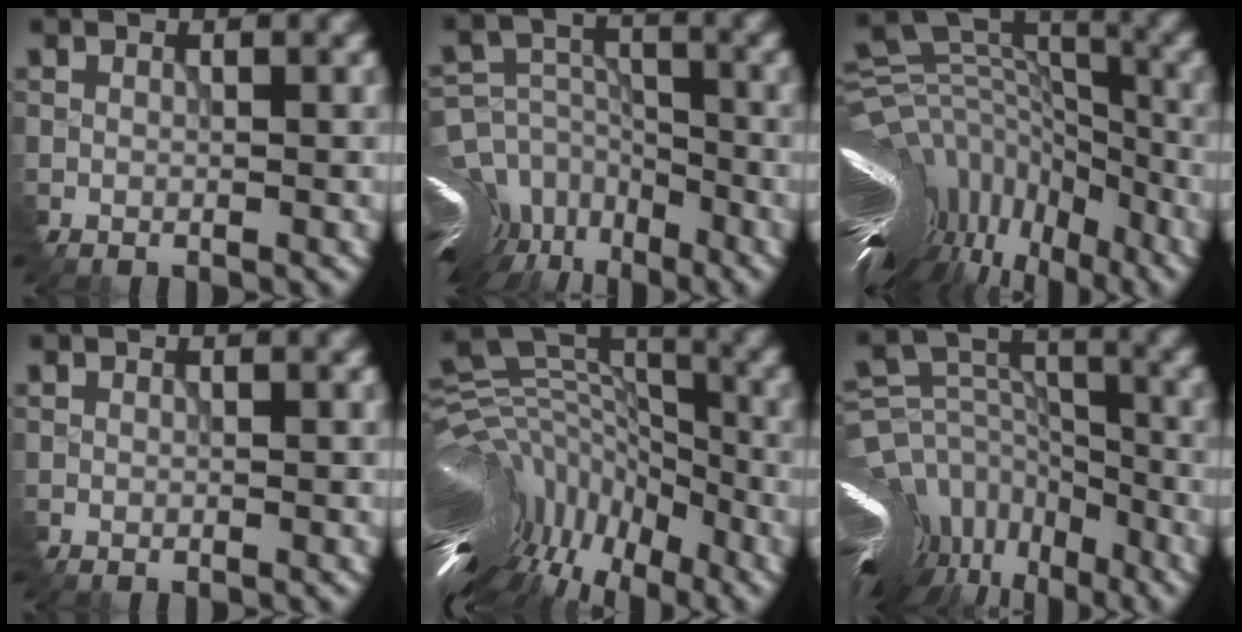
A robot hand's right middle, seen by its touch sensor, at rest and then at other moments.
{"total": 15.5, "force": [-10.4, 9.5, 6.3], "torque": [-0.145, -0.017, -0.151]}
{"total": 13.6, "force": [-5.8, 7.1, 10.1], "torque": [-0.193, 0.045, -0.049]}
{"total": 0.0}
{"total": 15.2, "force": [-7.0, 7.7, 11.1], "torque": [-0.201, 0.051, -0.083]}
{"total": 15.9, "force": [-11.2, 8.5, 7.5], "torque": [-0.145, 0.005, -0.141]}